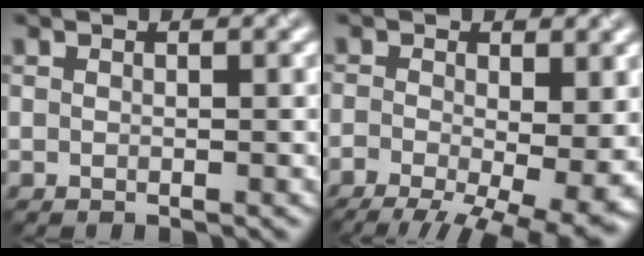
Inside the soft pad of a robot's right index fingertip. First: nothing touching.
{"total": 13.4, "force": [-5.6, 6.2, 10.5], "torque": [-0.164, -0.030, -0.065]}